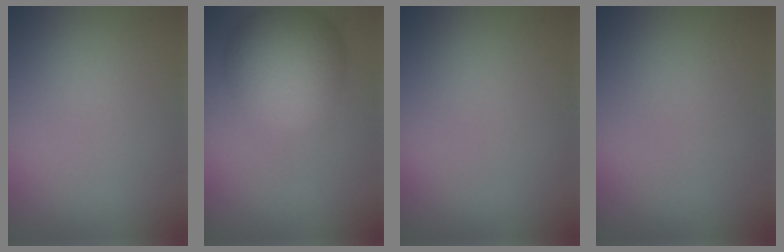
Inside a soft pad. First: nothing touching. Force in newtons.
{"total": 7.6, "press": 7.6, "slide": 0.3}
{"total": 0.0}
{"total": 0.0}